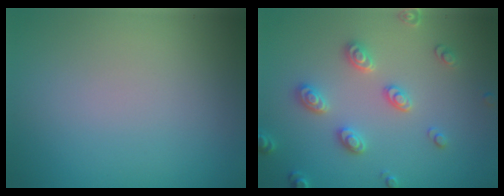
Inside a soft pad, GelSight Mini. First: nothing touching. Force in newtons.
{"total": 3.1, "press": 3.0, "slide": 0.5}